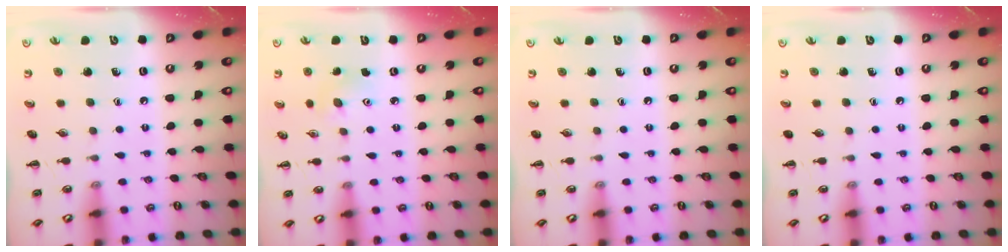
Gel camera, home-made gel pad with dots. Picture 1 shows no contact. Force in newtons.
{"total": 5.5, "press": 5.2, "slide": 1.7}
{"total": 0.0}
{"total": 0.0}